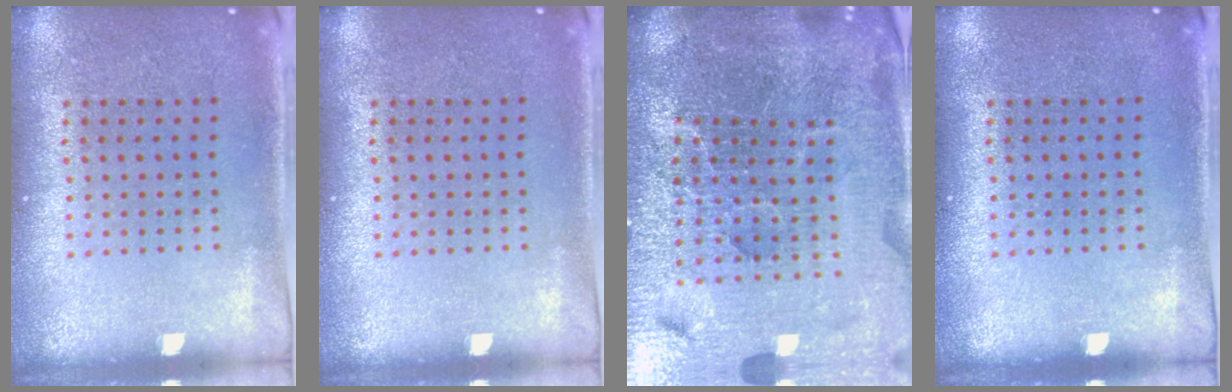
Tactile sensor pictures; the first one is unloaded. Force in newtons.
{"total": 0.0}
{"total": 6.6, "press": 5.8, "slide": 3.2}
{"total": 0.0}